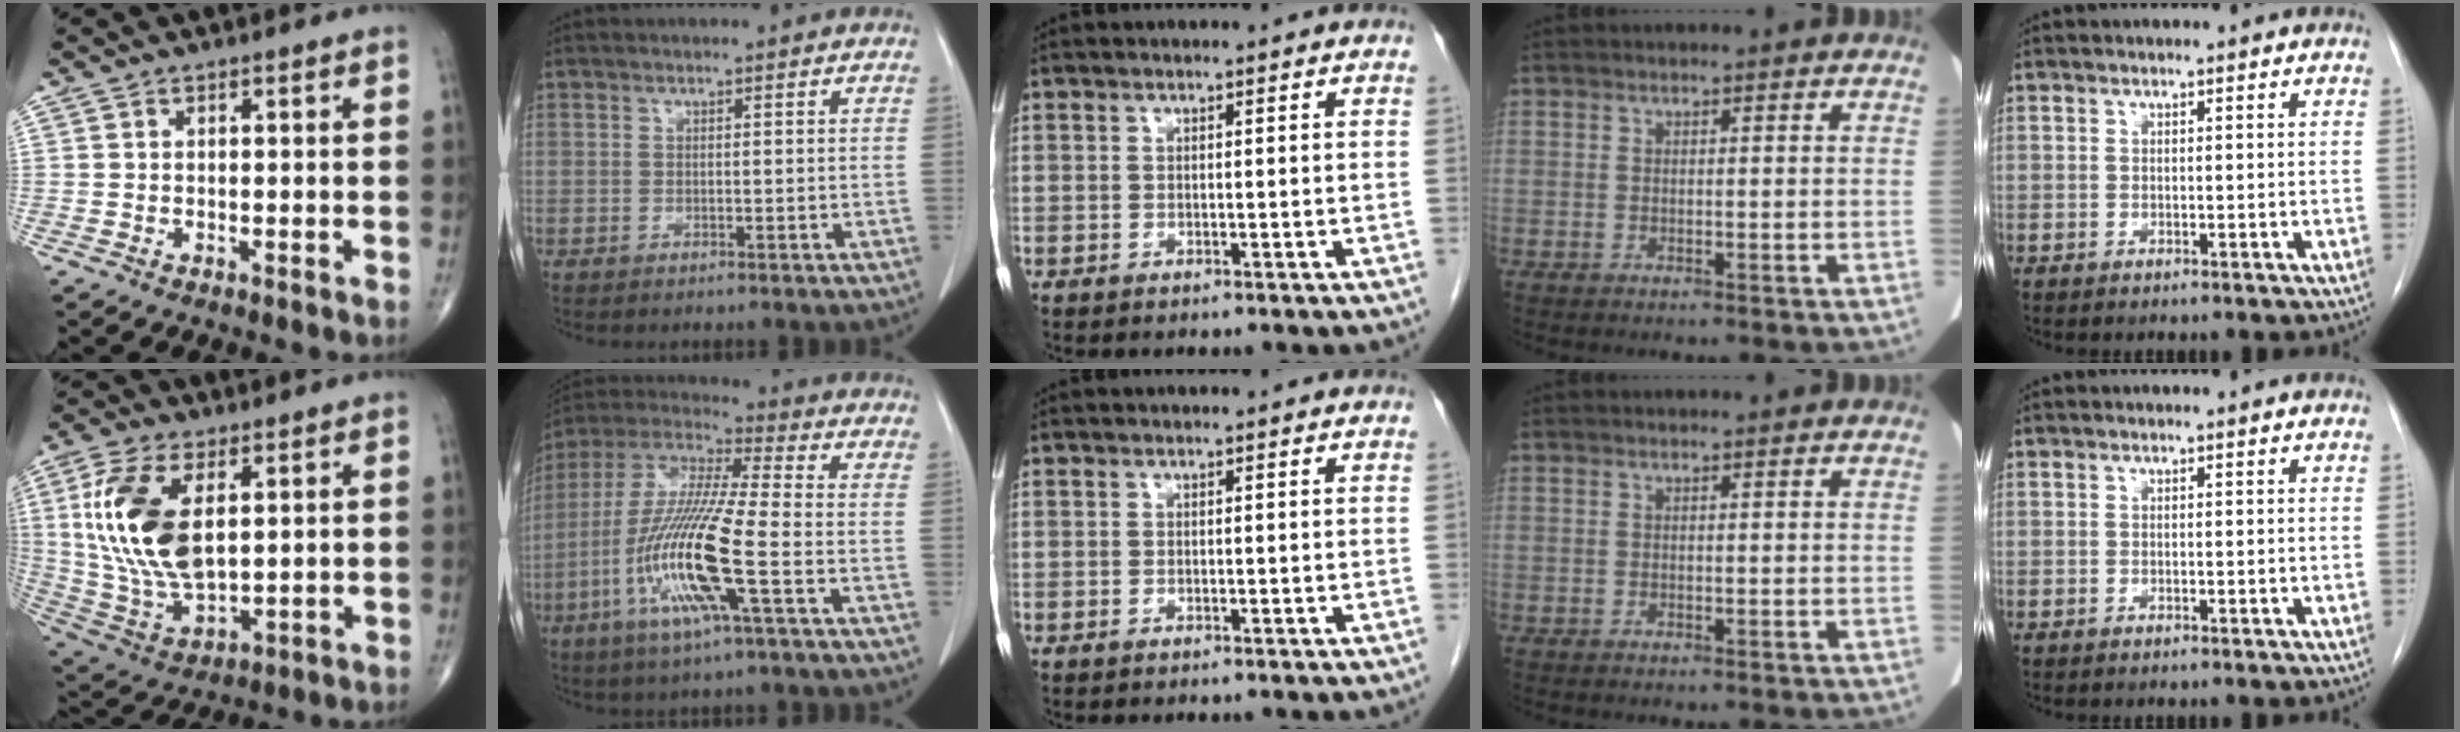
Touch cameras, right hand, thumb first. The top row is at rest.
{"thumb": {"total": 18.1, "force": [4.1, 9.5, 14.8], "torque": [-0.298, -0.017, 0.087]}, "index": {"total": 16.2, "force": [-5.2, 0.5, 15.4], "torque": [-0.322, -0.014, -0.108]}}